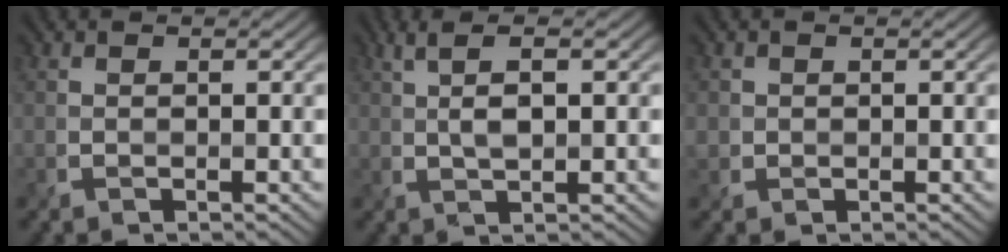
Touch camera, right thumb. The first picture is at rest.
{"total": 3.8, "force": [1.1, 1.0, 3.5], "torque": [-0.076, 0.001, 0.025]}
{"total": 1.3, "force": [0.2, 1.3, 0.0], "torque": [-0.003, -0.006, 0.003]}